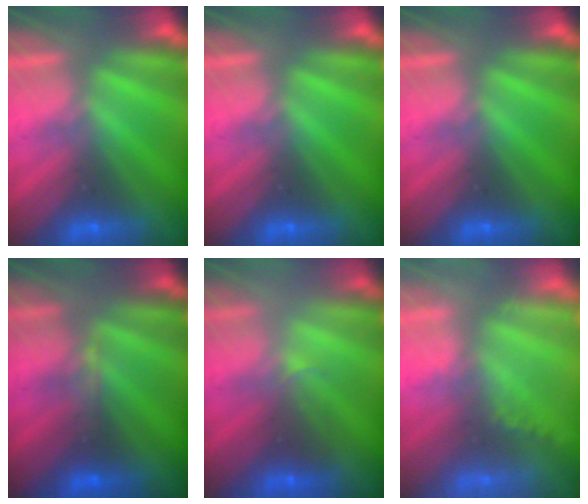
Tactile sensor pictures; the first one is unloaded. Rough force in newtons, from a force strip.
{"total": 0.0}
{"total": 0.0}
{"total": 2.9}
{"total": 2.1}
{"total": 1.7}